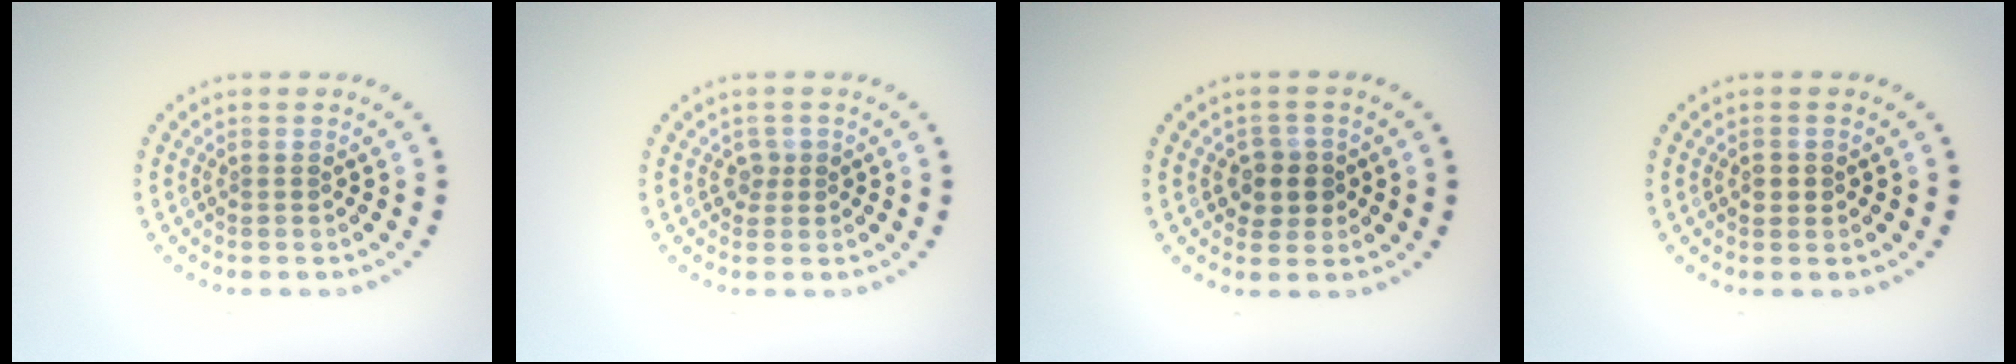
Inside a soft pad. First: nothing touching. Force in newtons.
{"total": 1.1, "press": 0.9, "slide": 0.7}
{"total": 2.5, "press": 2.3, "slide": 0.9}
{"total": 1.0, "press": 0.9, "slide": 0.1}